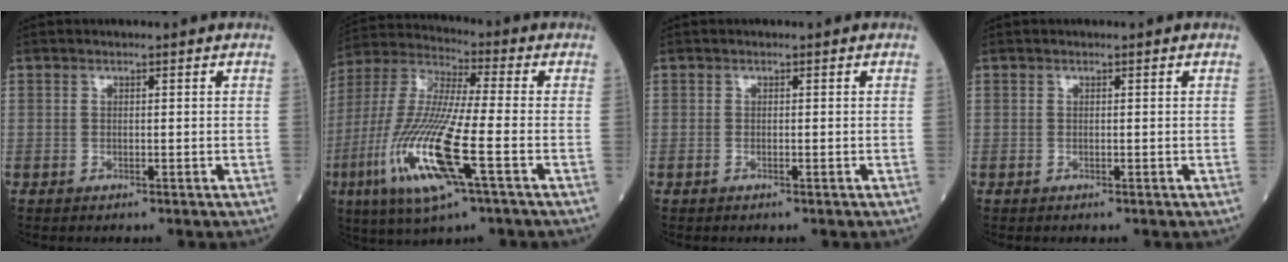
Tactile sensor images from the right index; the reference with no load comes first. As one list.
[{"total": 18.0, "force": [-5.9, 2.1, 16.9], "torque": [-0.370, -0.023, -0.110]}, {"total": 0.0}, {"total": 0.0}]